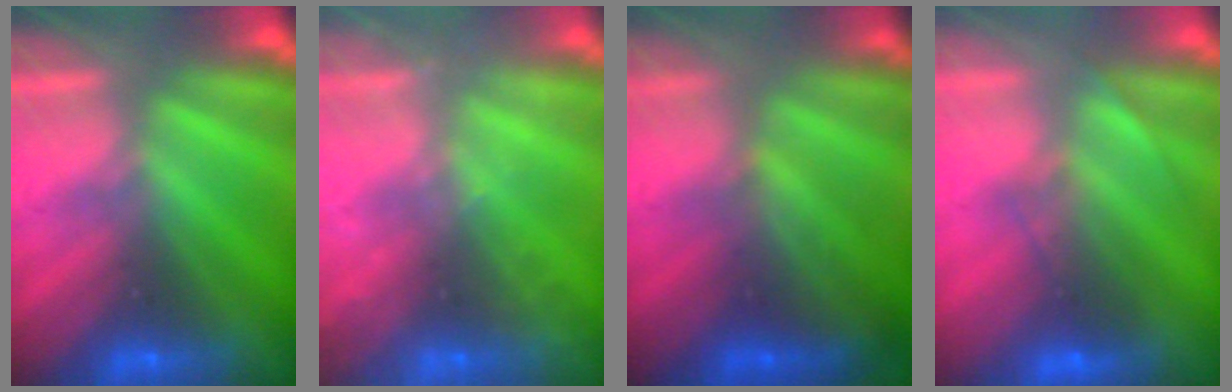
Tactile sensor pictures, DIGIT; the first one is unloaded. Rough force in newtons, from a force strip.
{"total": 2.3}
{"total": 2.4}
{"total": 4.3}